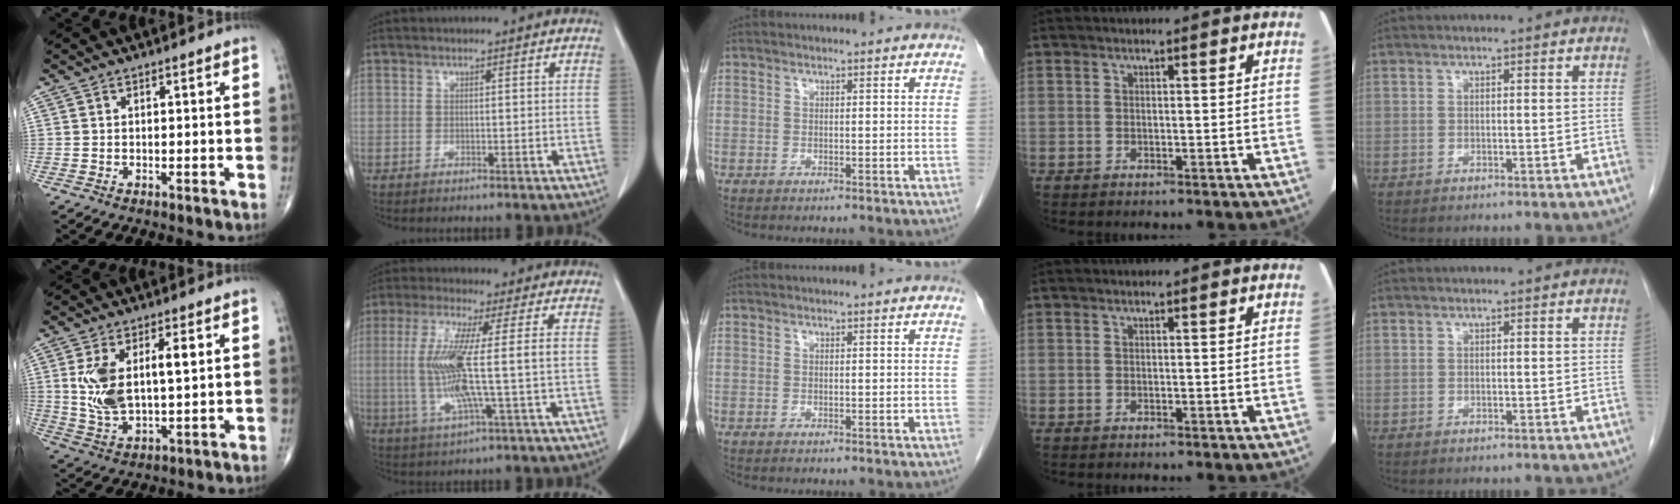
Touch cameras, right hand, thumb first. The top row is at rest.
{"thumb": {"total": 11.8, "force": [2.5, 5.4, 10.2], "torque": [-0.193, -0.011, 0.055]}, "index": {"total": 10.7, "force": [-0.3, -0.4, 10.7], "torque": [-0.230, -0.008, -0.009]}}